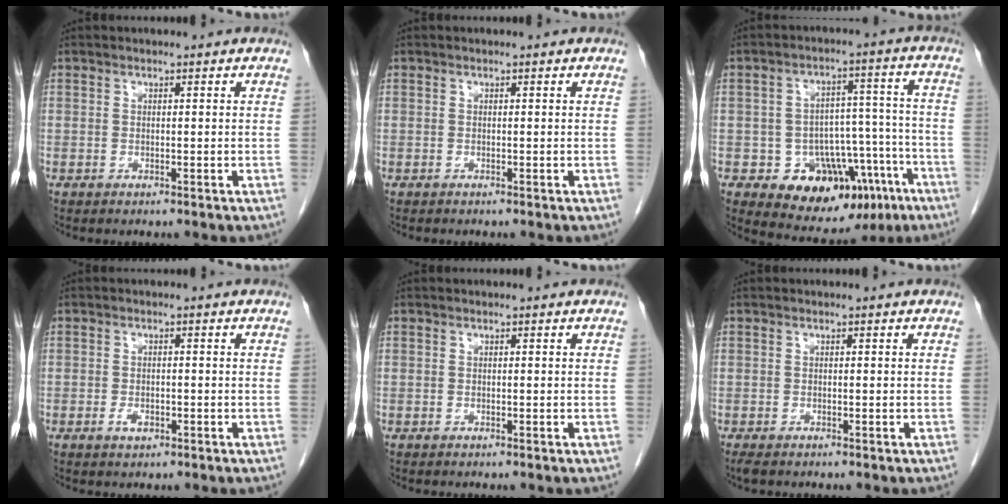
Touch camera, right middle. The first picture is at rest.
{"total": 0.0}
{"total": 14.8, "force": [-8.1, 9.0, 8.6], "torque": [-0.083, 0.047, -0.103]}
{"total": 1.8, "force": [-0.7, 0.9, 1.3], "torque": [-0.024, 0.002, -0.008]}
{"total": 0.0}
{"total": 1.2, "force": [-1.0, 0.4, 0.6], "torque": [-0.015, -0.005, -0.015]}